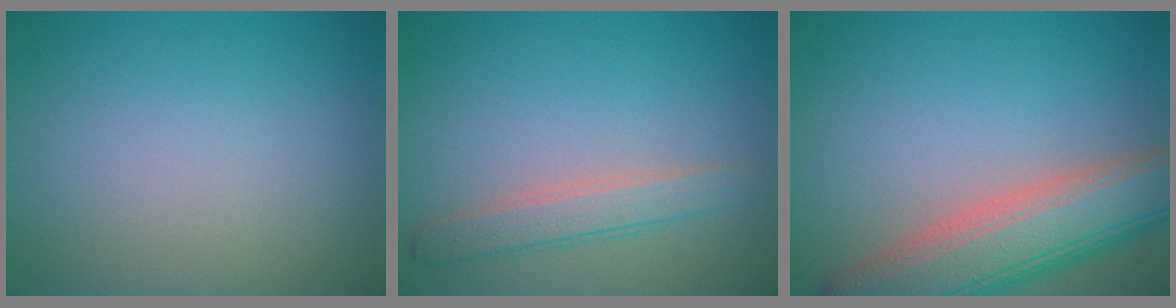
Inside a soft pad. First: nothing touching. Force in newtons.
{"total": 2.5, "press": 2.4, "slide": 0.1}
{"total": 8.6, "press": 8.6, "slide": 0.3}